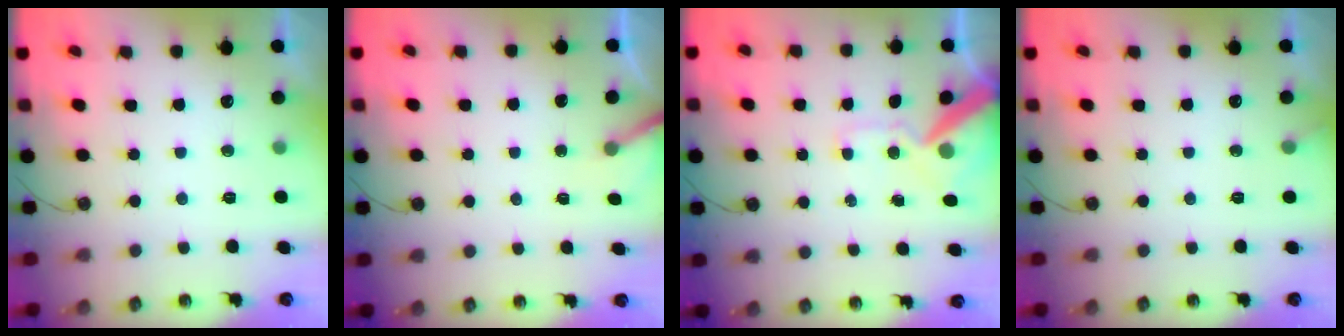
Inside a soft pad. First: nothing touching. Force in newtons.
{"total": 4.2, "press": 4.2, "slide": 0.3}
{"total": 13.1, "press": 12.9, "slide": 2.2}
{"total": 4.2, "press": 4.2, "slide": 0.3}